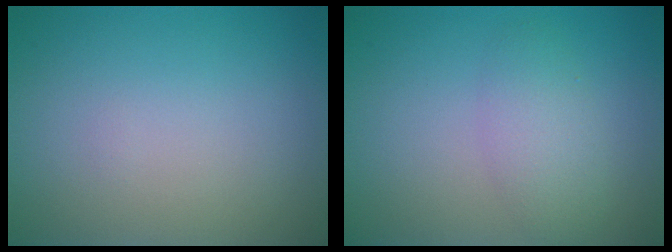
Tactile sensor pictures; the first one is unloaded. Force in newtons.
{"total": 2.7, "press": 2.7, "slide": 0.0}